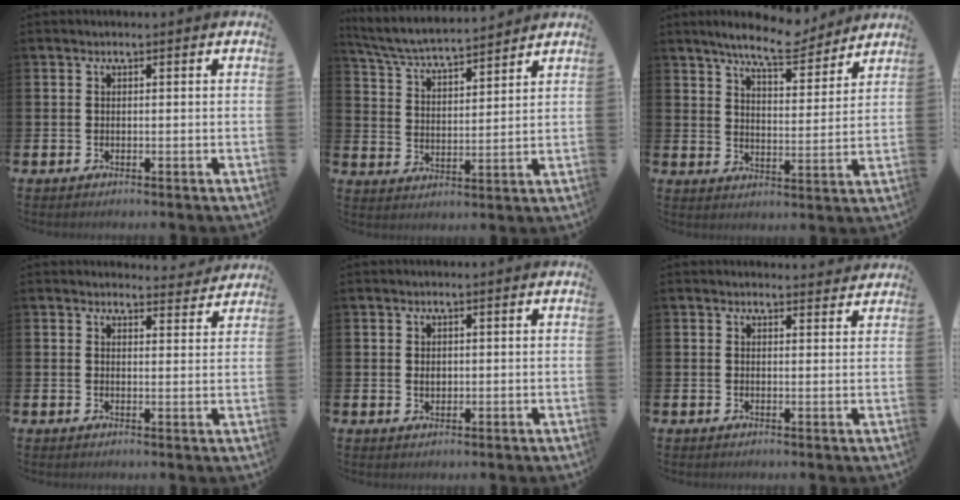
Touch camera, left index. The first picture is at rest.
{"total": 5.7, "force": [5.5, 0.4, 1.4], "torque": [-0.057, -0.037, 0.096]}
{"total": 8.4, "force": [7.8, 1.2, 2.9], "torque": [-0.068, -0.042, 0.140]}
{"total": 3.0, "force": [3.0, 0.5, -0.1], "torque": [0.003, -0.020, 0.052]}
{"total": 1.1, "force": [0.4, 0.8, 0.6], "torque": [-0.003, 0.001, 0.005]}
{"total": 1.9, "force": [1.9, 0.3, -0.1], "torque": [0.007, -0.010, 0.033]}